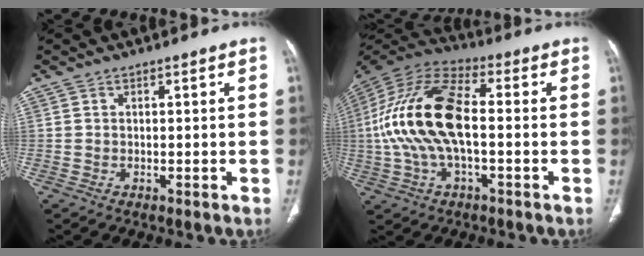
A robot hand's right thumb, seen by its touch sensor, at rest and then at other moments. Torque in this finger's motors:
{"motor_torque": [2.31, 2.70, 2.34, -0.44, 0.83]}